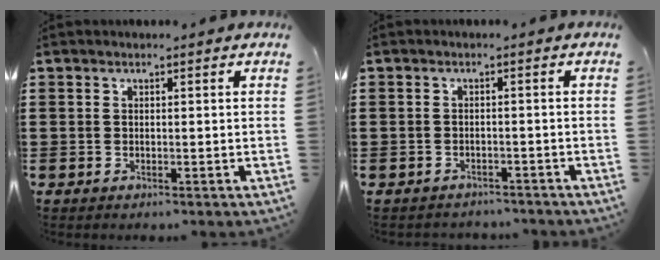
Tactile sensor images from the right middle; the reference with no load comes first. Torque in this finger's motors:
{"motor_torque": [-0.01, 0.15, -0.33, -0.06]}